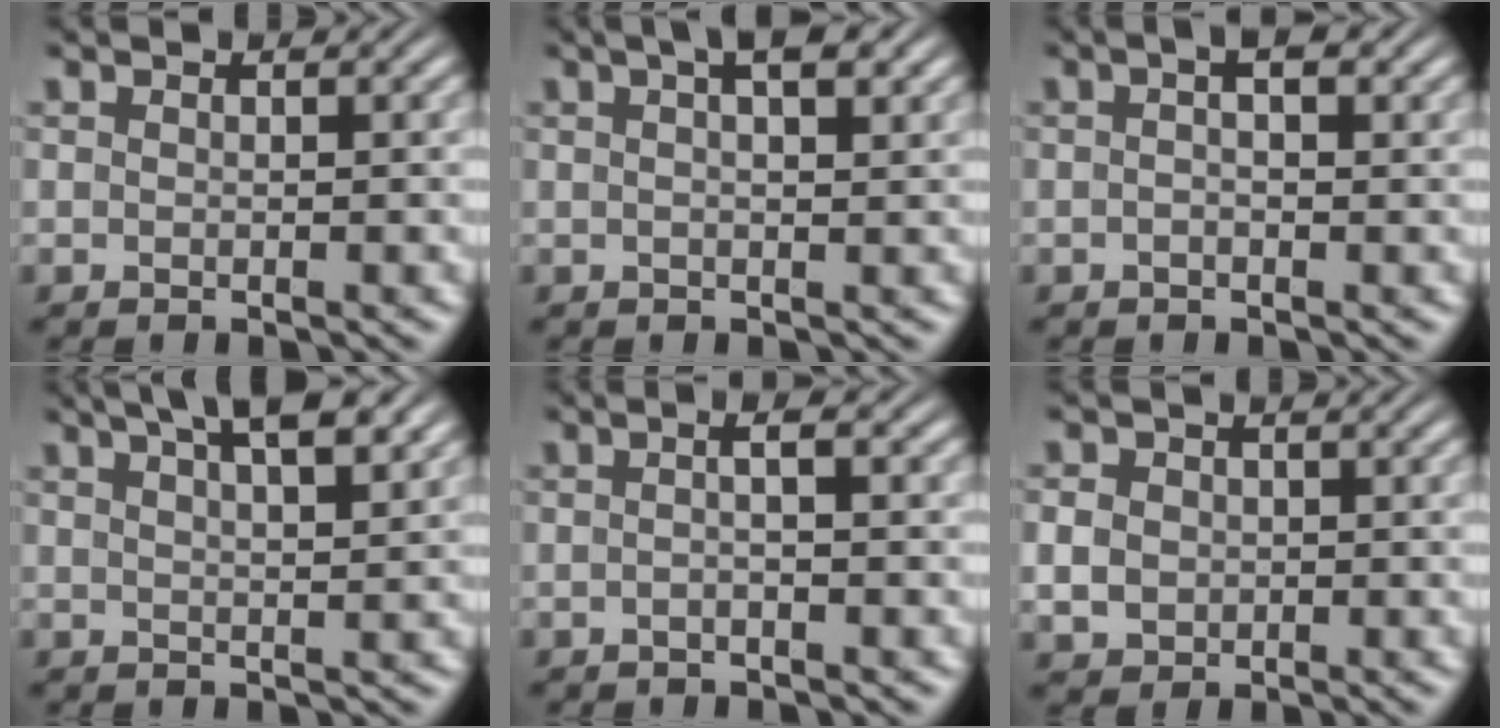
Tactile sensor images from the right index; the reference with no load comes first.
{"total": 3.8, "force": [1.8, 1.1, 3.2], "torque": [-0.042, 0.014, 0.020]}
{"total": 2.3, "force": [0.5, 0.8, 2.1], "torque": [-0.020, 0.016, -0.003]}
{"total": 6.3, "force": [4.1, 1.8, 4.4], "torque": [-0.066, 0.015, 0.063]}
{"total": 1.7, "force": [-0.5, 0.0, 1.6], "torque": [-0.023, 0.005, -0.015]}
{"total": 3.1, "force": [-0.3, 2.9, 1.3], "torque": [-0.034, -0.009, -0.002]}